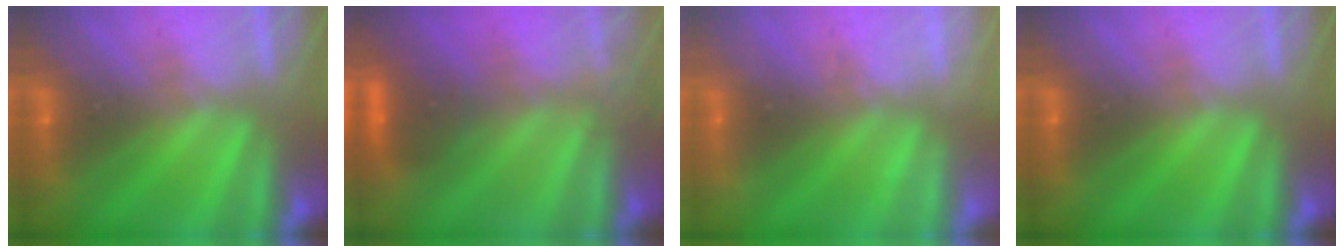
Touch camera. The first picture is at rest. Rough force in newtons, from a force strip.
{"total": 3.2}
{"total": 2.2}
{"total": 0.0}